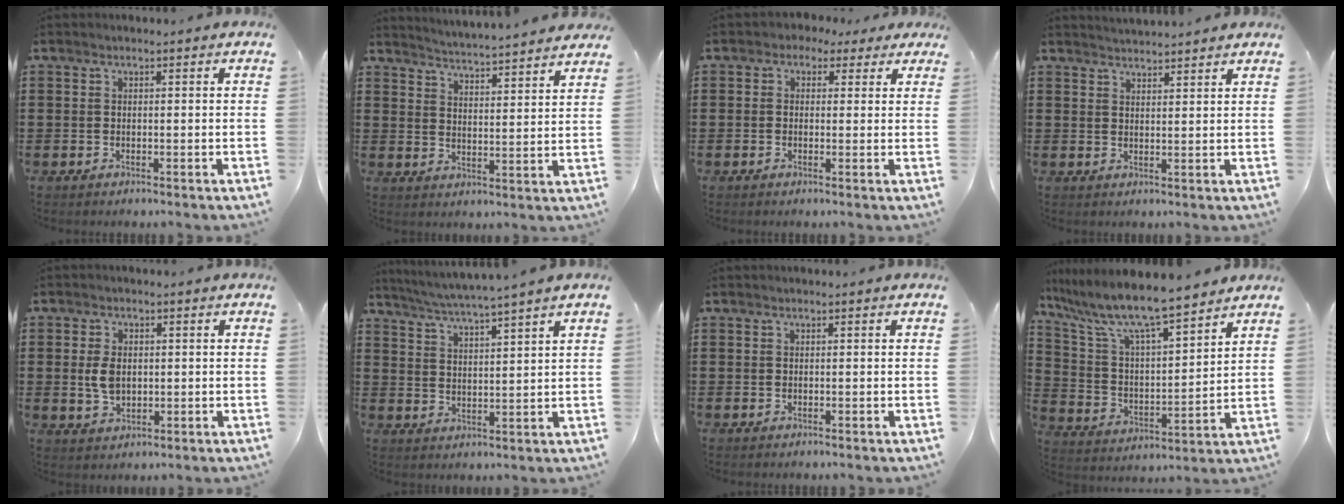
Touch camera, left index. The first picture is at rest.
{"total": 4.0, "force": [3.9, -0.9, 0.1], "torque": [-0.022, -0.035, 0.063]}
{"total": 1.7, "force": [0.5, 1.5, 0.7], "torque": [-0.020, 0.010, 0.007]}
{"total": 2.4, "force": [2.4, -0.3, -0.1], "torque": [-0.005, -0.006, 0.045]}
{"total": 4.3, "force": [0.3, 2.8, 3.3], "torque": [-0.083, 0.005, 0.001]}
{"total": 3.9, "force": [3.4, -1.1, 1.5], "torque": [-0.042, -0.023, 0.057]}
{"total": 0.0}
{"total": 9.0, "force": [7.7, 0.5, 4.5], "torque": [-0.120, -0.049, 0.128]}